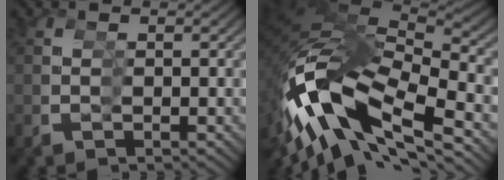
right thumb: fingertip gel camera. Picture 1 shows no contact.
{"total": 11.7, "force": [0.0, 6.0, 10.1], "torque": [-0.228, 0.011, -0.001]}